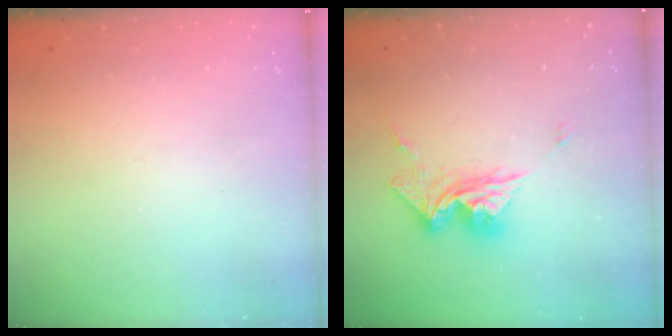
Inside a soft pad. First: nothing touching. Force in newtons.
{"total": 12.0, "press": 11.9, "slide": 1.5}